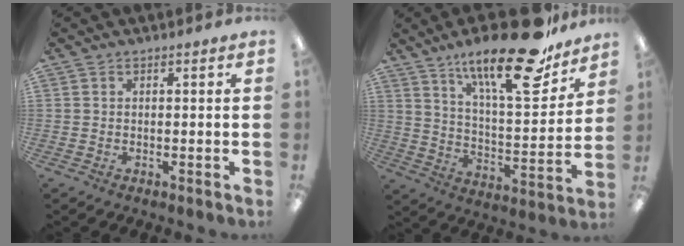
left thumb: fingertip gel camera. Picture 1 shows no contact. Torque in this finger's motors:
{"motor_torque": [0.59, 0.38, 1.72, -1.05, 0.34]}